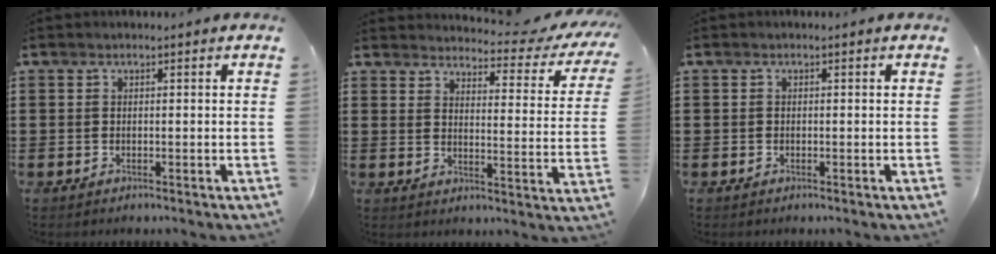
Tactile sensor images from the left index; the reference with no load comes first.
{"total": 3.7, "force": [3.4, 0.3, 1.6], "torque": [-0.036, -0.031, 0.048]}
{"total": 0.0}